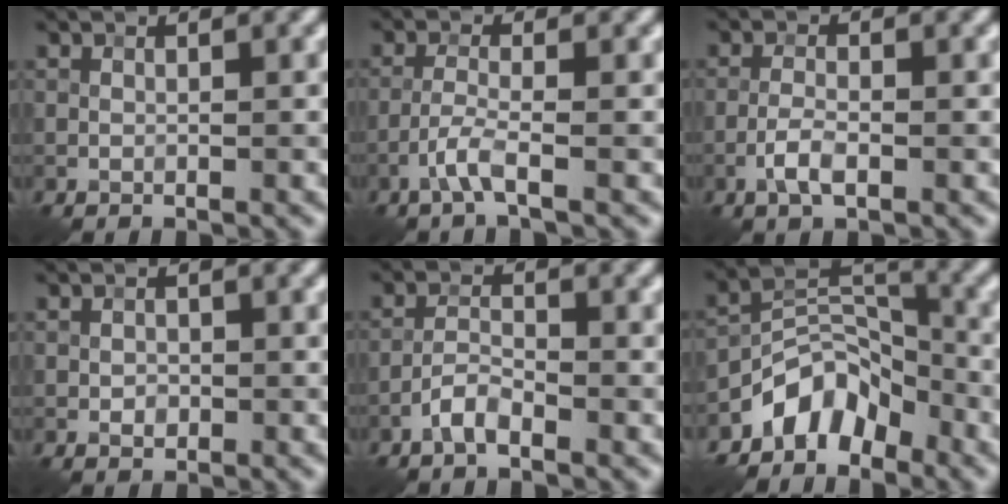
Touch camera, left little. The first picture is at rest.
{"total": 2.4, "force": [-1.4, 0.2, 1.9], "torque": [-0.042, 0.007, -0.037]}
{"total": 2.2, "force": [-1.0, 0.7, 1.9], "torque": [-0.039, 0.003, -0.024]}
{"total": 1.0, "force": [-0.3, 0.8, 0.6], "torque": [-0.007, -0.002, -0.007]}
{"total": 2.2, "force": [-1.5, 0.6, 1.4], "torque": [-0.030, 0.006, -0.037]}
{"total": 5.7, "force": [-4.1, 3.2, 2.4], "torque": [-0.022, 0.007, -0.085]}